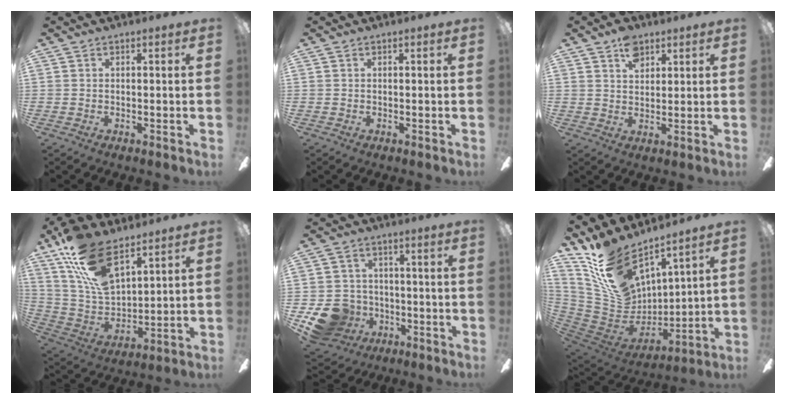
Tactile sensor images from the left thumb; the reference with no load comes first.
{"total": 0.0}
{"total": 5.9, "force": [3.5, 3.6, 3.0], "torque": [-0.038, -0.007, 0.060]}
{"total": 17.8, "force": [11.5, 7.9, 11.0], "torque": [-0.242, -0.060, 0.207]}
{"total": 11.8, "force": [-5.4, 9.6, 4.2], "torque": [-0.106, 0.034, -0.090]}
{"total": 17.5, "force": [13.3, 8.1, 7.9], "torque": [-0.180, -0.089, 0.250]}